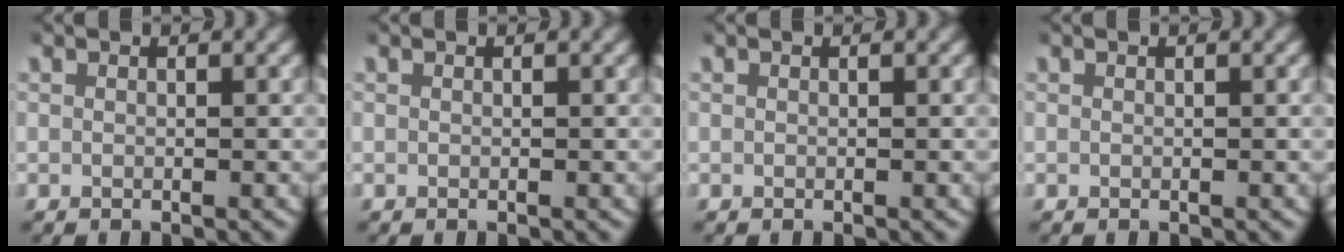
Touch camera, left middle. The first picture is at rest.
{"total": 0.0}
{"total": 0.0}
{"total": 0.0}